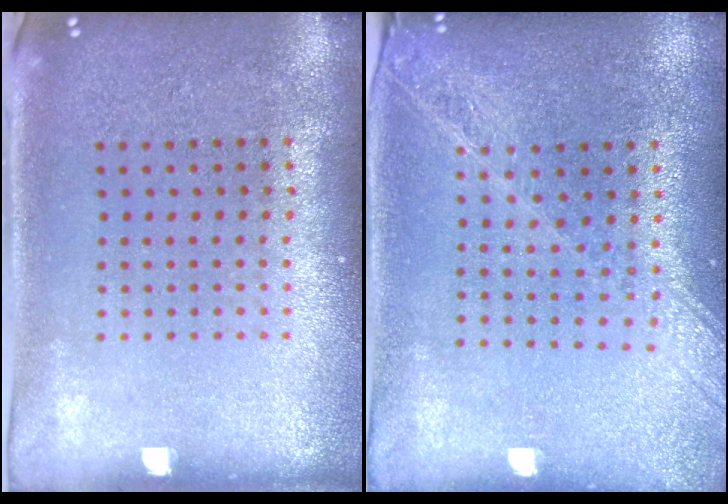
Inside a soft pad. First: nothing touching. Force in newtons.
{"total": 1.8, "press": 1.6, "slide": 0.8}